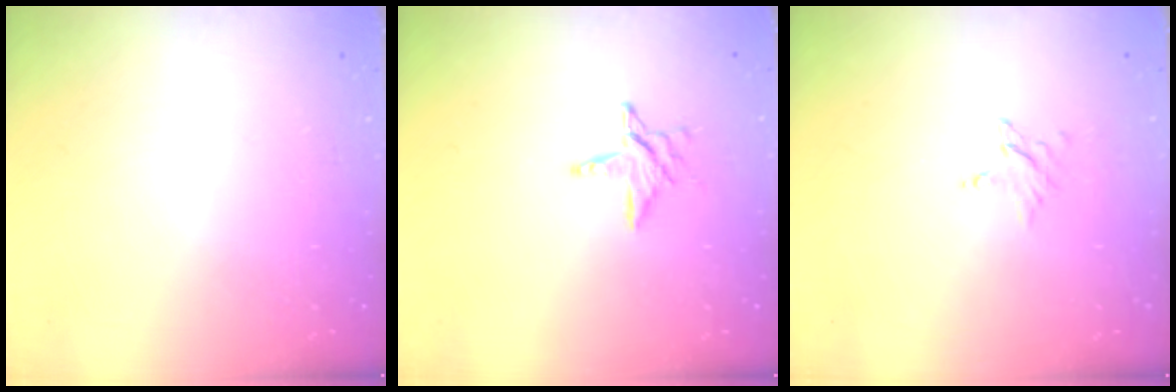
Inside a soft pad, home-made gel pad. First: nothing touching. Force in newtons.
{"total": 6.9, "press": 6.9, "slide": 0.5}
{"total": 2.8, "press": 2.8, "slide": 0.1}